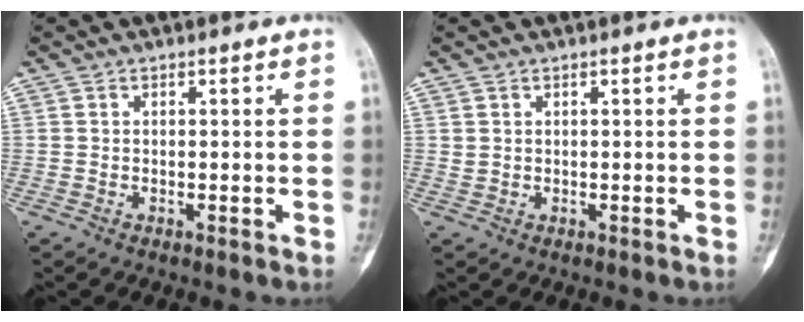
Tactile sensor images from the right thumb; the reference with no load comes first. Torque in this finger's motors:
{"motor_torque": [-0.25, -0.17, 0.24, 0.04, 0.03]}